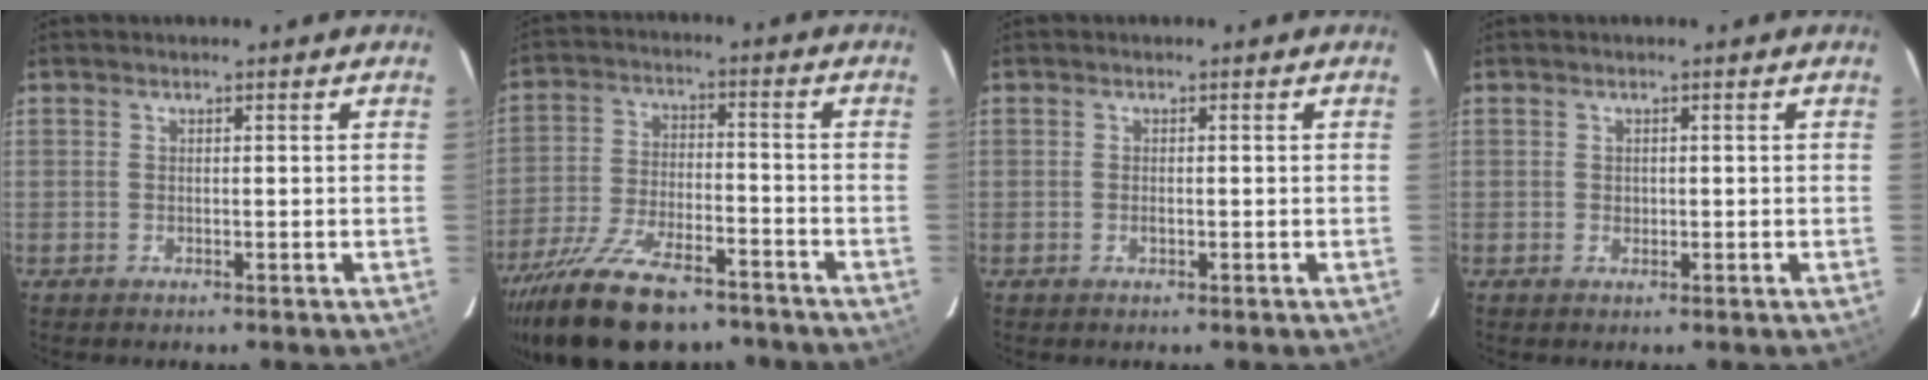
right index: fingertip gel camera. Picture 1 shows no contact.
{"total": 19.0, "force": [-14.6, 7.0, 10.0], "torque": [-0.207, -0.032, -0.241]}
{"total": 0.8, "force": [-0.3, 0.4, 0.5], "torque": [-0.010, -0.001, -0.003]}
{"total": 0.8, "force": [0.0, 0.8, 0.2], "torque": [0.001, 0.000, 0.001]}